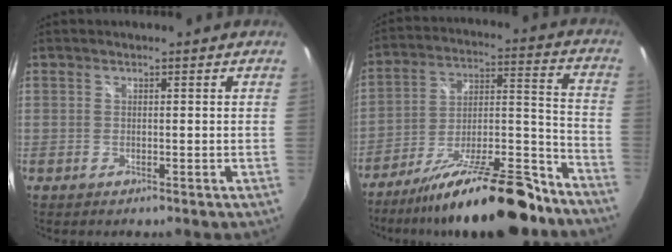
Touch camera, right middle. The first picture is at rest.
{"total": 21.6, "force": [-16.5, 5.1, 13.0], "torque": [-0.208, -0.002, -0.253]}